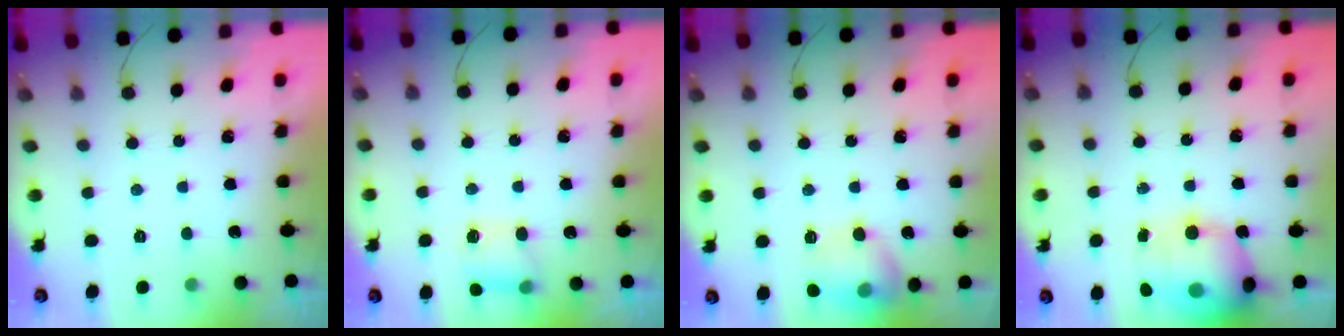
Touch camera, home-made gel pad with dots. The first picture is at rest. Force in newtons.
{"total": 4.7, "press": 4.7, "slide": 0.6}
{"total": 13.1, "press": 13.0, "slide": 1.1}
{"total": 18.9, "press": 18.4, "slide": 4.3}